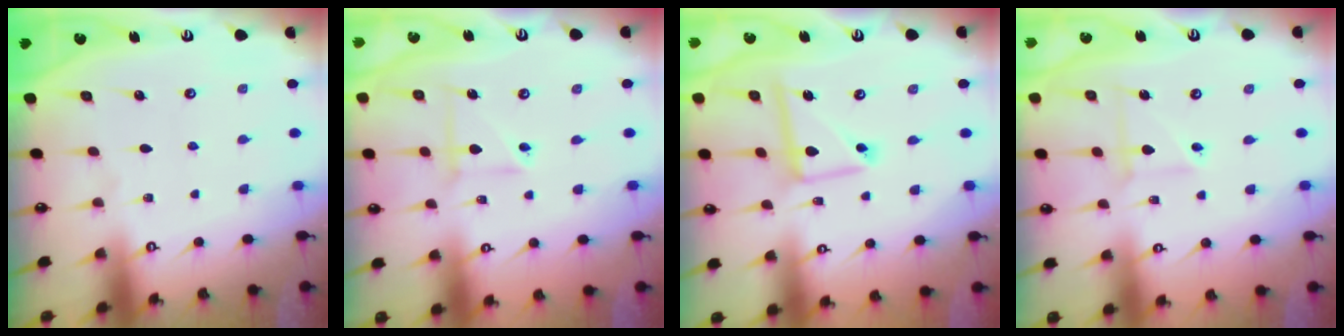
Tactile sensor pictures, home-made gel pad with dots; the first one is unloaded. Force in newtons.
{"total": 4.3, "press": 4.2, "slide": 0.4}
{"total": 9.8, "press": 9.8, "slide": 0.9}
{"total": 4.4, "press": 4.4, "slide": 0.2}